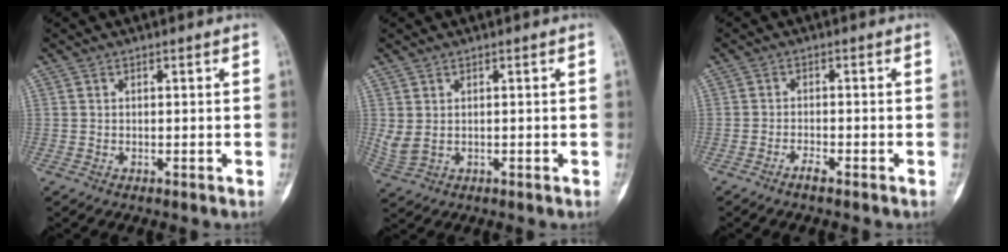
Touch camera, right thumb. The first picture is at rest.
{"total": 3.1, "force": [0.3, 1.9, 2.5], "torque": [-0.062, 0.003, 0.017]}
{"total": 1.9, "force": [-1.5, 0.3, 1.1], "torque": [-0.028, 0.005, -0.030]}